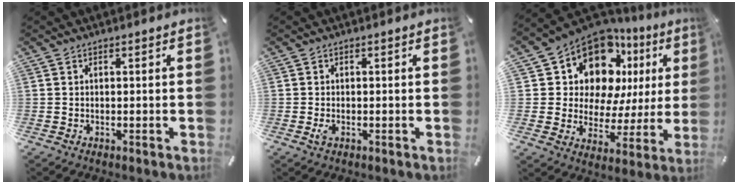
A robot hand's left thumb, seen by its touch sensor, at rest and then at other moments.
{"total": 1.5, "force": [-0.5, 0.8, 1.2], "torque": [-0.027, -0.002, -0.011]}
{"total": 13.7, "force": [8.8, 8.9, 5.7], "torque": [-0.104, -0.080, 0.157]}